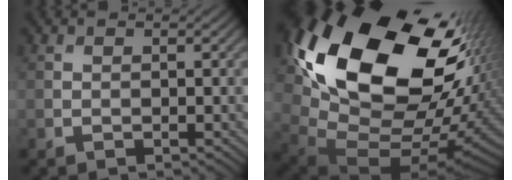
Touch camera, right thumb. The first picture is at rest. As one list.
[{"total": 23.2, "force": [8.1, 15.0, 15.8], "torque": [-0.348, -0.007, 0.176]}]